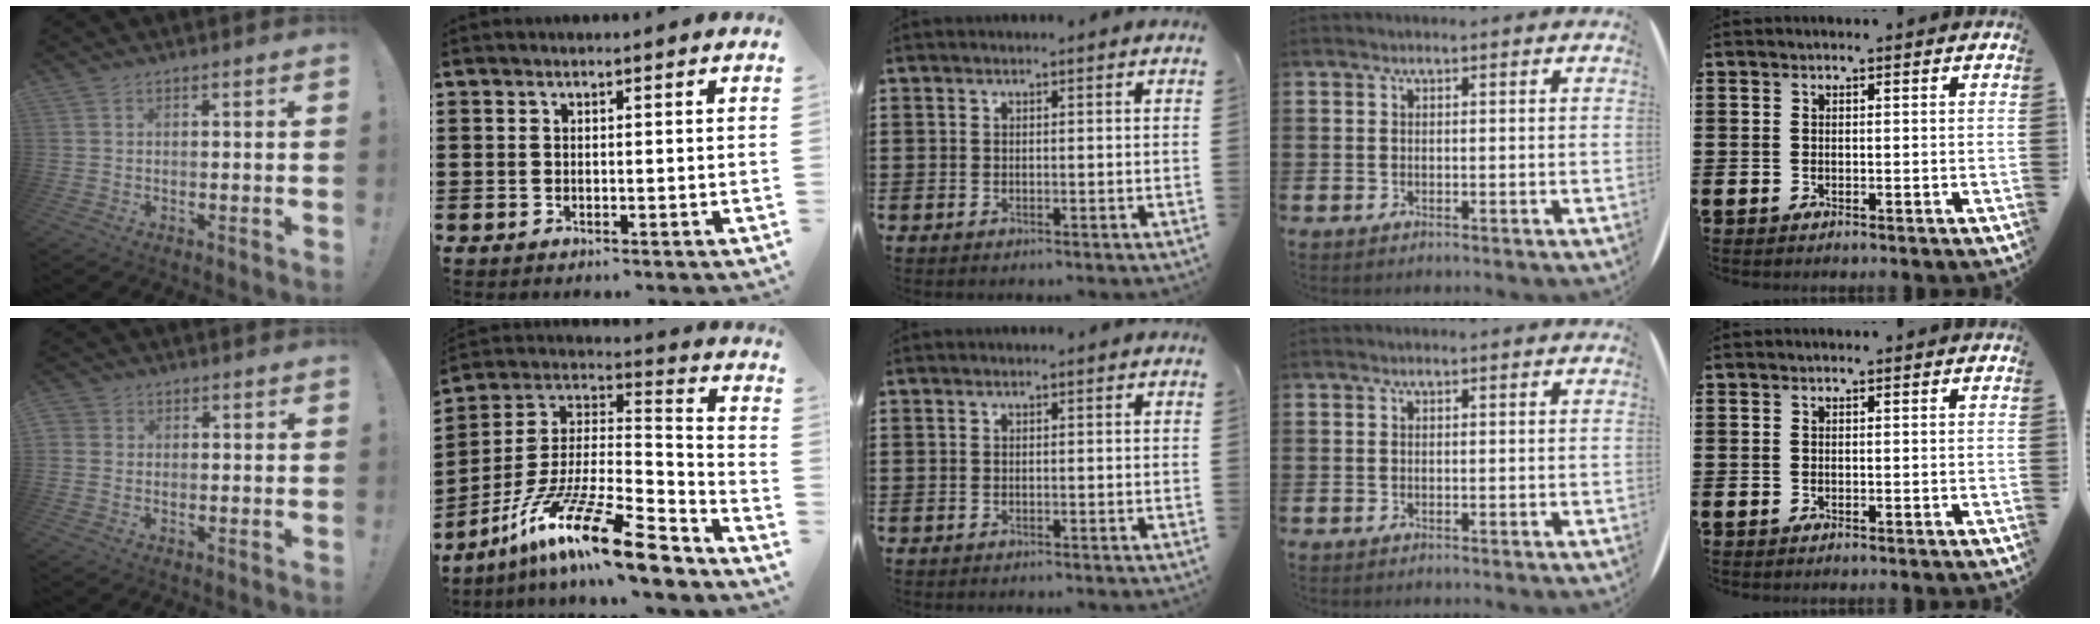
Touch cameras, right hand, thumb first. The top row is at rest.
{"thumb": {"total": 1.8, "force": [0.1, 1.7, 0.6], "torque": [-0.008, 0.004, 0.001]}, "index": {"total": 17.2, "force": [-12.1, 3.0, 11.9], "torque": [-0.223, 0.026, -0.218]}}